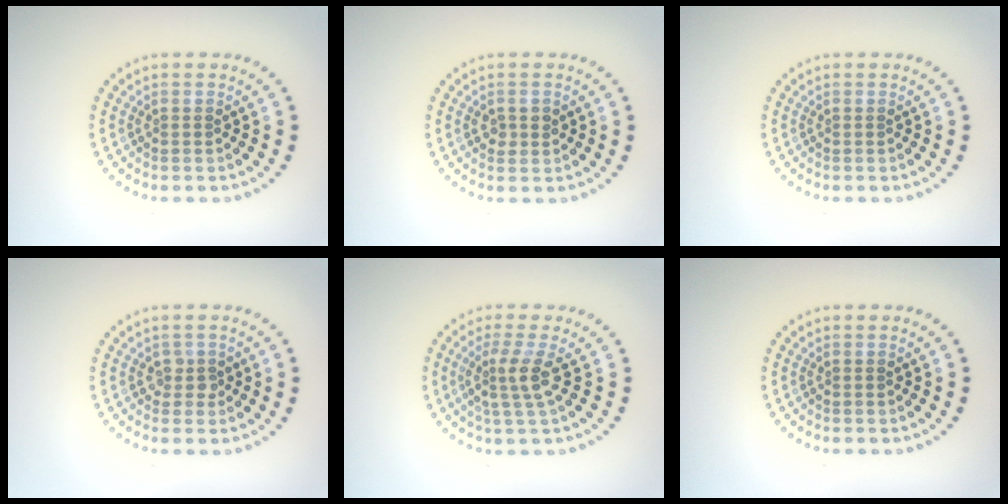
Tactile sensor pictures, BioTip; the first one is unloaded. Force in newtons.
{"total": 1.4, "press": 1.4, "slide": 0.2}
{"total": 0.0}
{"total": 1.2, "press": 1.0, "slide": 0.7}
{"total": 2.7, "press": 2.0, "slide": 1.8}
{"total": 0.0}